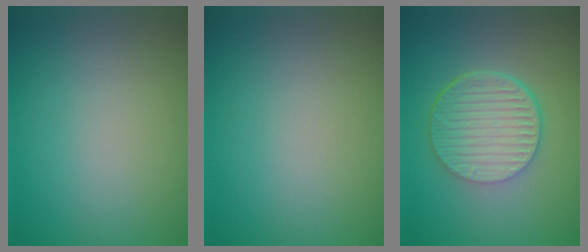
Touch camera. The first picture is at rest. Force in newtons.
{"total": 0.0}
{"total": 6.6, "press": 4.6, "slide": 4.8}